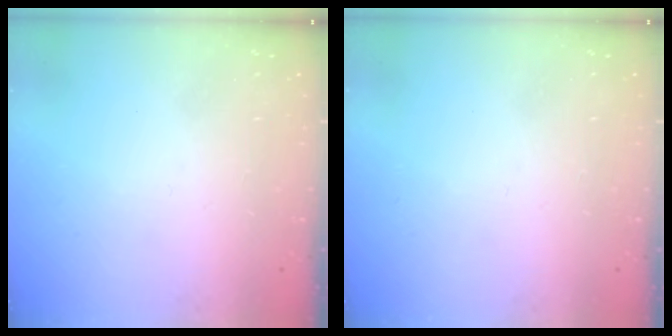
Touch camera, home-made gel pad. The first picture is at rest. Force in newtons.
{"total": 0.0}